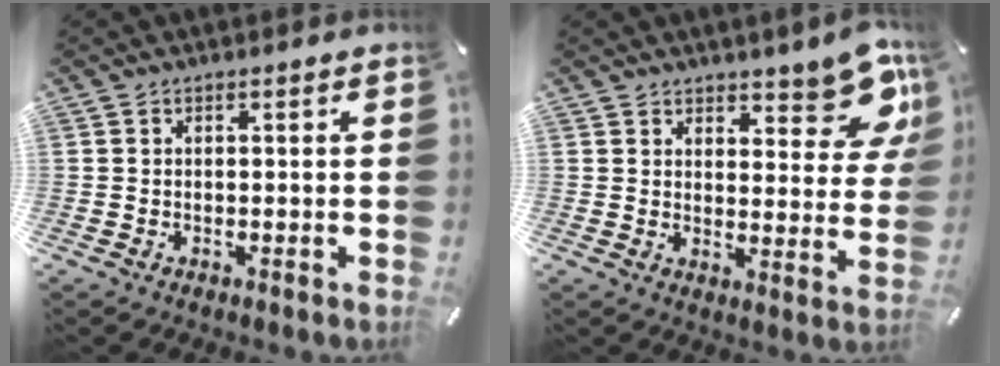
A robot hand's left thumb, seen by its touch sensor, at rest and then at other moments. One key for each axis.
{"total": 10.4, "fx": 7.9, "fy": 4.4, "fz": 5.0, "tx": -0.041, "ty": -0.064, "tz": 0.138}